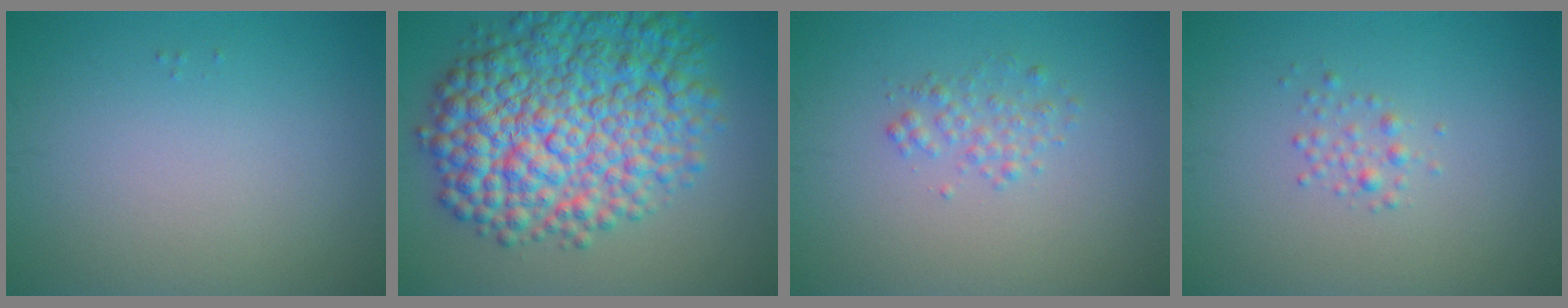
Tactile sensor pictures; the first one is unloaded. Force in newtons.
{"total": 12.1, "press": 12.1, "slide": 0.2}
{"total": 1.5, "press": 1.5, "slide": 0.0}
{"total": 1.2, "press": 1.2, "slide": 0.0}